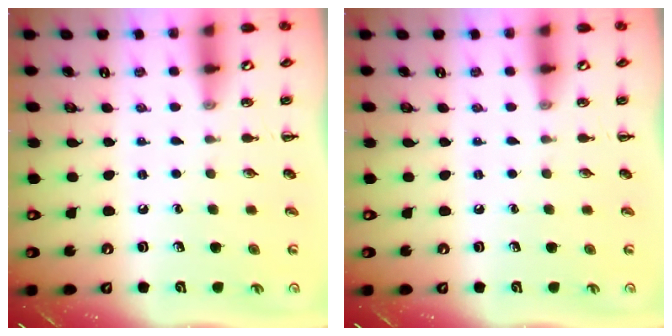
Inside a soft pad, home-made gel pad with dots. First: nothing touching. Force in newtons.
{"total": 0.0}